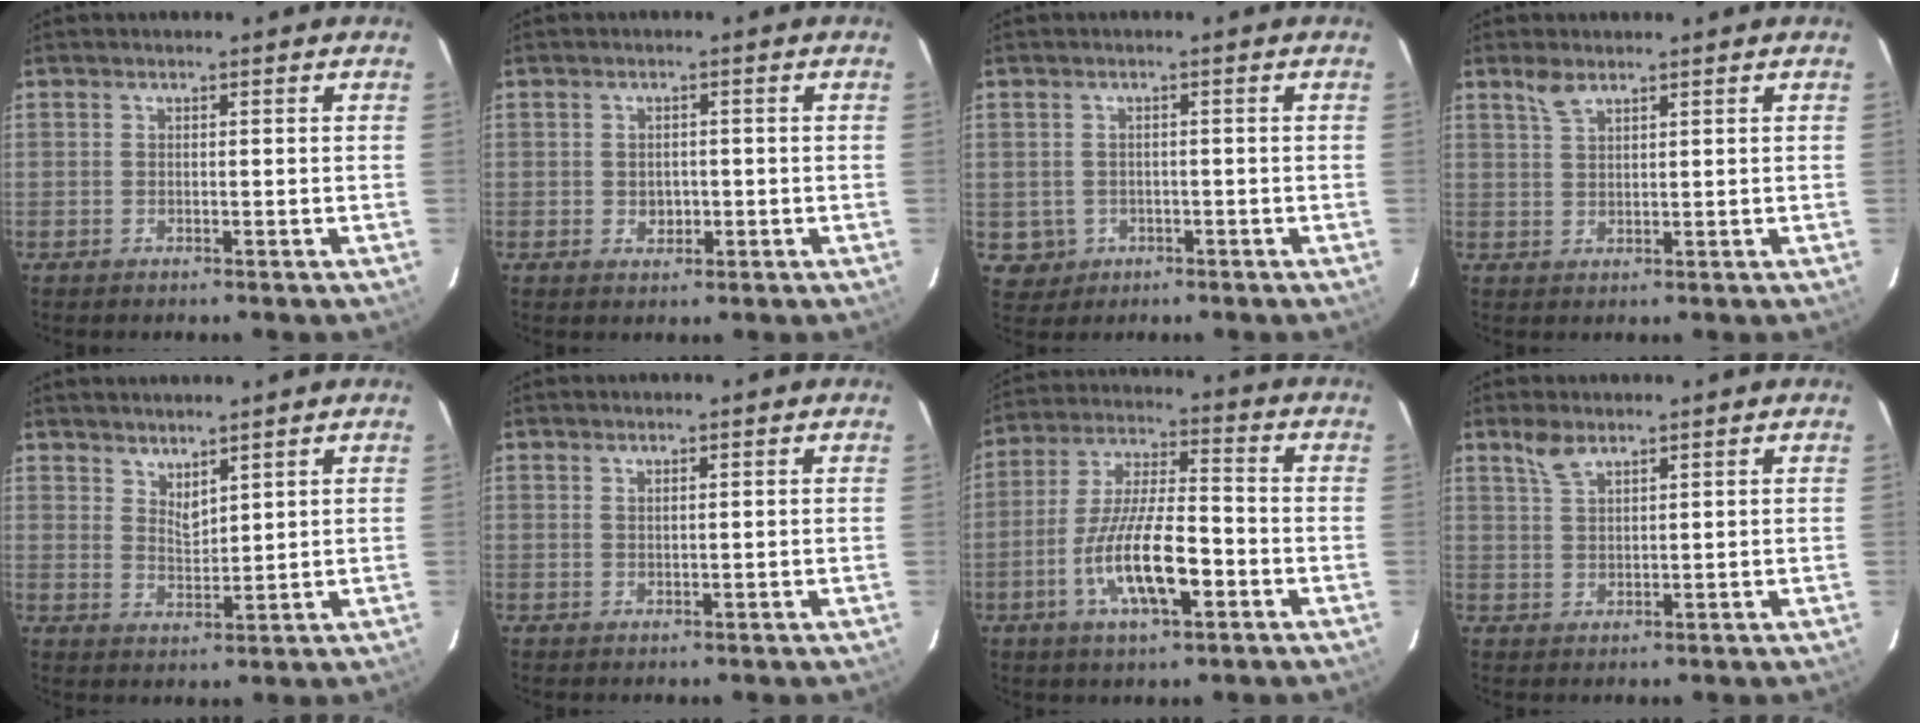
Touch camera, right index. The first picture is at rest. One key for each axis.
{"total": 1.8, "fx": -0.3, "fy": 1.6, "fz": 0.8, "tx": -0.011, "ty": 0.003, "tz": -0.003}
{"total": 4.0, "fx": -0.8, "fy": 3.9, "fz": 0.5, "tx": -0.018, "ty": 0.008, "tz": -0.002}
{"total": 2.7, "fx": 2.1, "fy": 0.9, "fz": 1.5, "tx": -0.030, "ty": 0.005, "tz": 0.044}
{"total": 3.9, "fx": 3.5, "fy": 1.2, "fz": 1.4, "tx": -0.021, "ty": -0.006, "tz": 0.061}
{"total": 0.9, "fx": 0.6, "fy": 0.2, "fz": 0.6, "tx": -0.011, "ty": 0.001, "tz": 0.012}
{"total": 13.7, "fx": -4.9, "fy": 3.9, "fz": 12.2, "tx": -0.244, "ty": -0.007, "tz": -0.087}
{"total": 3.5, "fx": 2.7, "fy": 1.1, "fz": 1.8, "tx": -0.037, "ty": 0.005, "tz": 0.055}